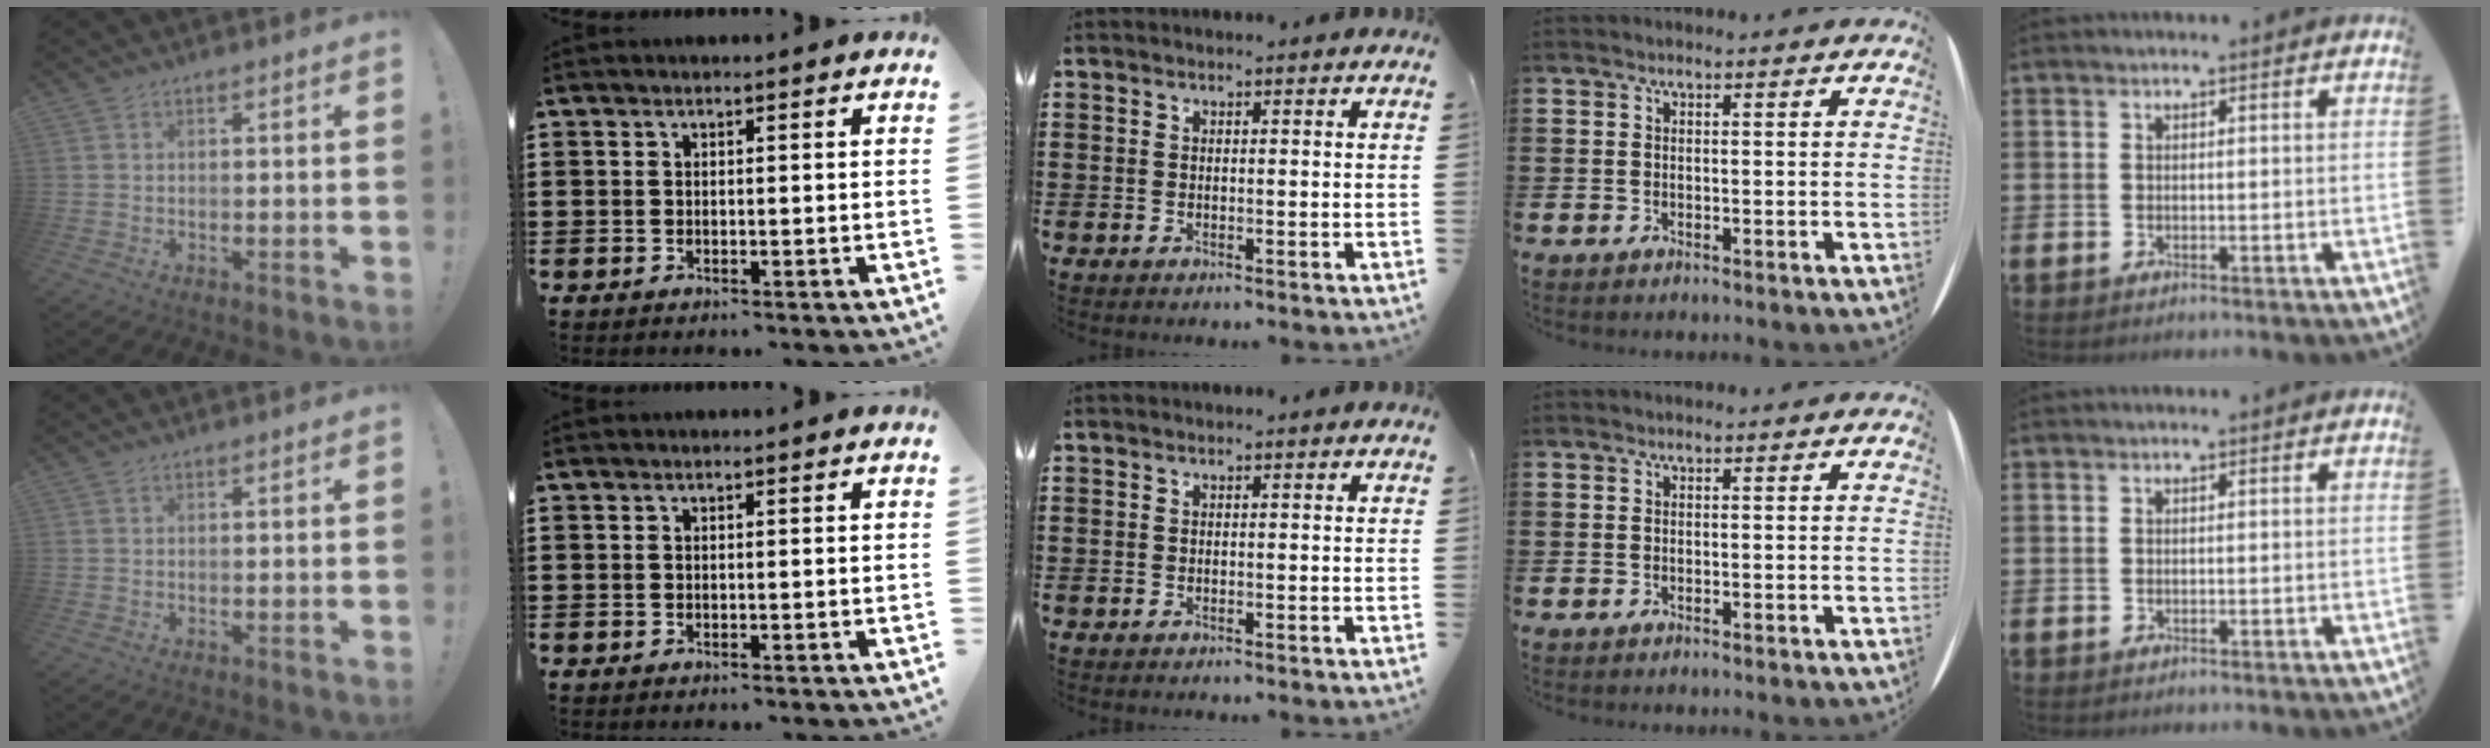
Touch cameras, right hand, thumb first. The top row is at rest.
{}